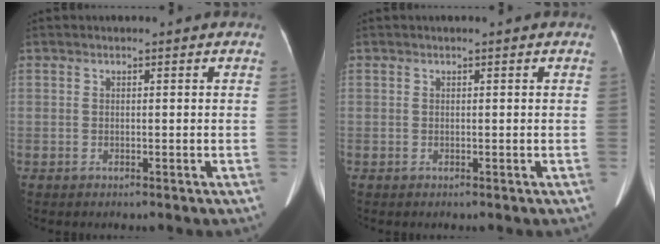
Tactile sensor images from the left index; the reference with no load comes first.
{"total": 0.0}